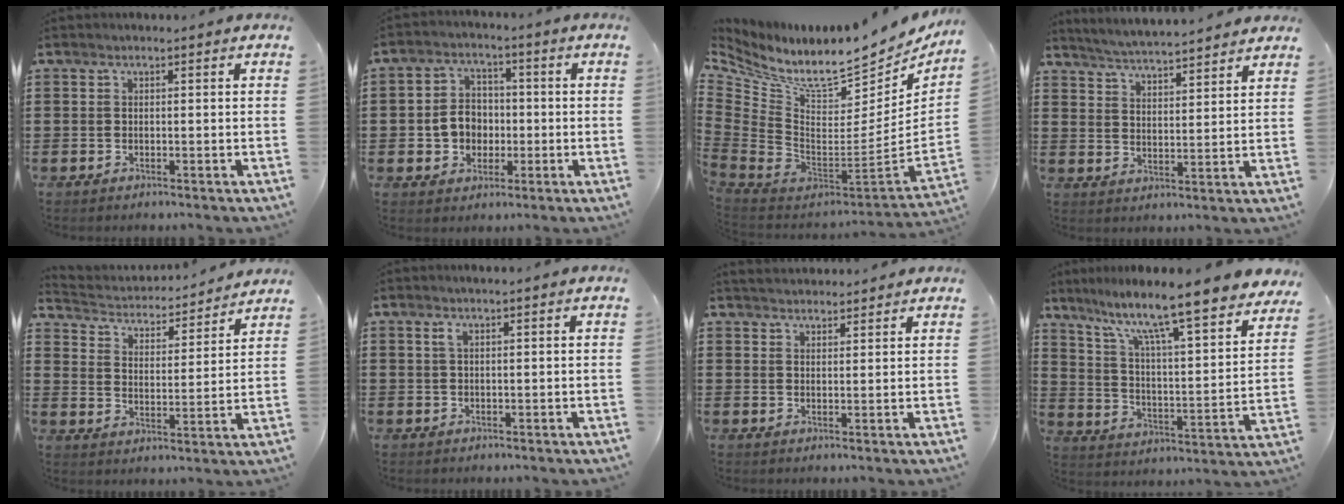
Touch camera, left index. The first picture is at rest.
{"total": 5.8, "force": [-0.8, 5.1, 2.6], "torque": [-0.054, 0.011, -0.016]}
{"total": 10.4, "force": [7.9, 2.2, 6.5], "torque": [-0.131, -0.087, 0.130]}
{"total": 4.4, "force": [4.4, -0.4, 0.5], "torque": [-0.030, -0.029, 0.075]}
{"total": 2.9, "force": [2.8, 0.6, 0.0], "torque": [-0.023, -0.028, 0.039]}
{"total": 1.3, "force": [0.6, 0.2, 1.2], "torque": [-0.025, 0.001, 0.010]}
{"total": 2.4, "force": [2.4, 0.1, -0.1], "torque": [-0.005, -0.002, 0.047]}
{"total": 10.4, "force": [8.5, 0.3, 5.9], "torque": [-0.139, -0.068, 0.135]}